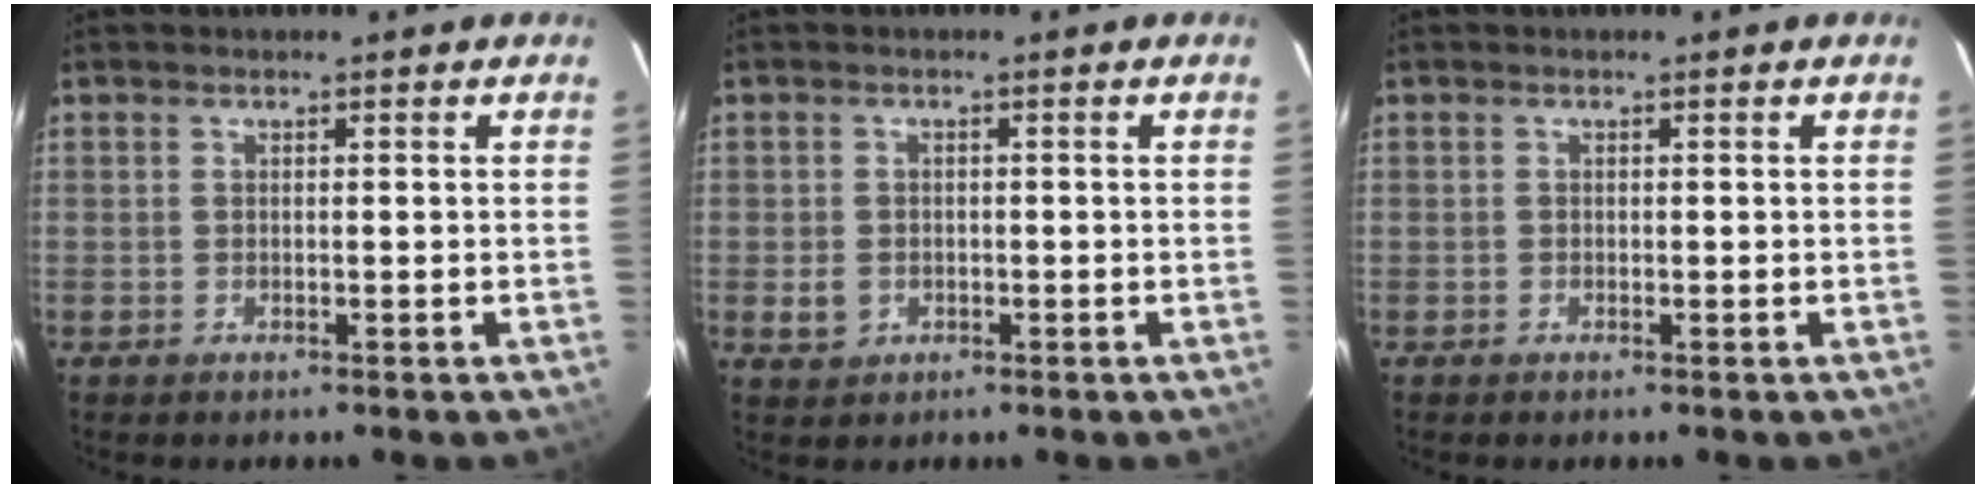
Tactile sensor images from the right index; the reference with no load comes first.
{"total": 2.9, "force": [-0.8, 2.6, 1.1], "torque": [-0.023, 0.001, -0.008]}
{"total": 0.0}